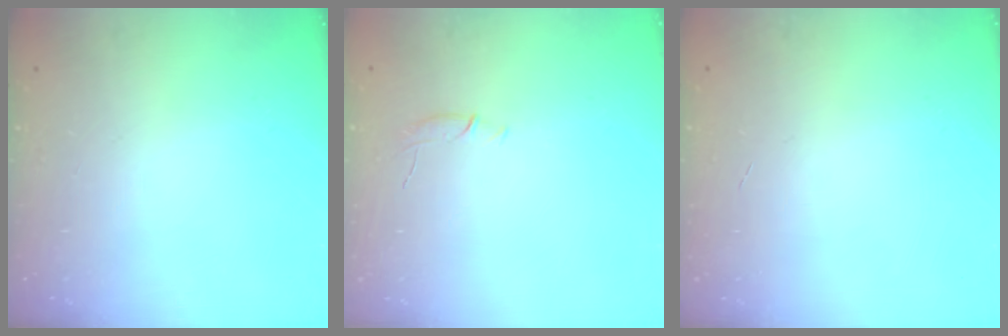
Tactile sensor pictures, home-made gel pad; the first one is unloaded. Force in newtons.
{"total": 5.3, "press": 5.2, "slide": 1.2}
{"total": 0.0}